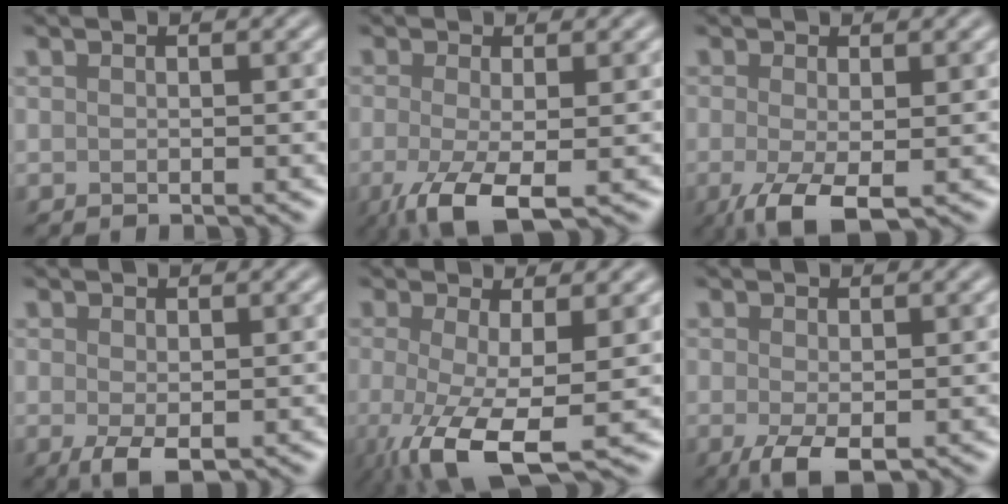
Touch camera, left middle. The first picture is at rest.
{"total": 5.0, "force": [-2.3, 1.0, 4.3], "torque": [-0.089, -0.009, -0.033]}
{"total": 3.8, "force": [-1.8, 0.7, 3.3], "torque": [-0.074, -0.005, -0.021]}
{"total": 2.0, "force": [-1.0, 0.5, 1.6], "torque": [-0.043, -0.002, -0.004]}
{"total": 7.0, "force": [-2.4, 1.5, 6.5], "torque": [-0.130, -0.011, -0.029]}
{"total": 2.7, "force": [-1.5, 0.7, 2.1], "torque": [-0.053, -0.005, -0.013]}